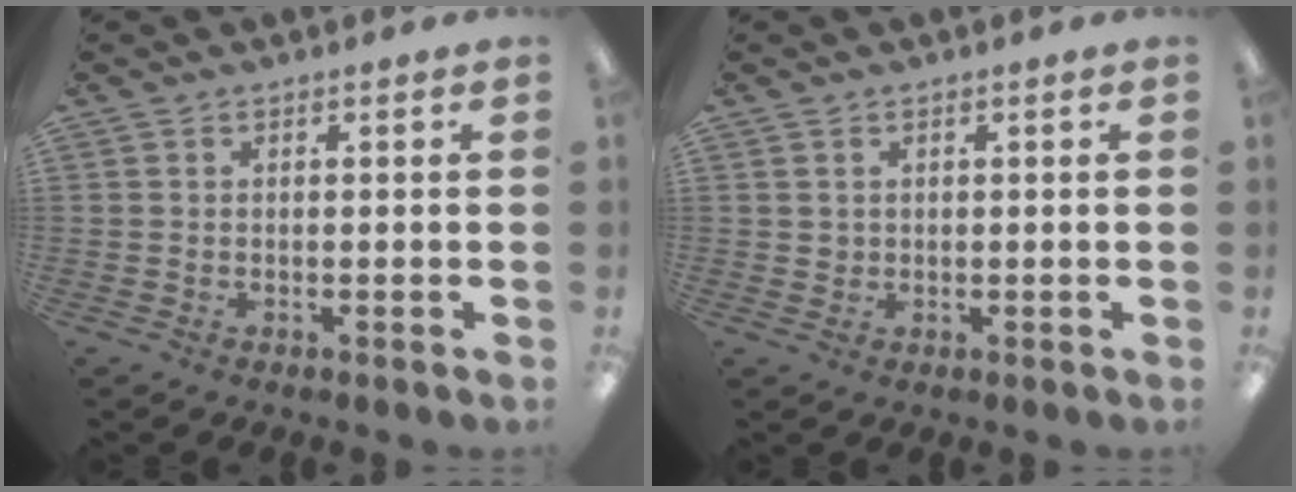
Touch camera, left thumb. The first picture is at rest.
{"total": 1.3, "force": [0.7, 1.1, 0.0], "torque": [-0.003, 0.002, 0.014]}